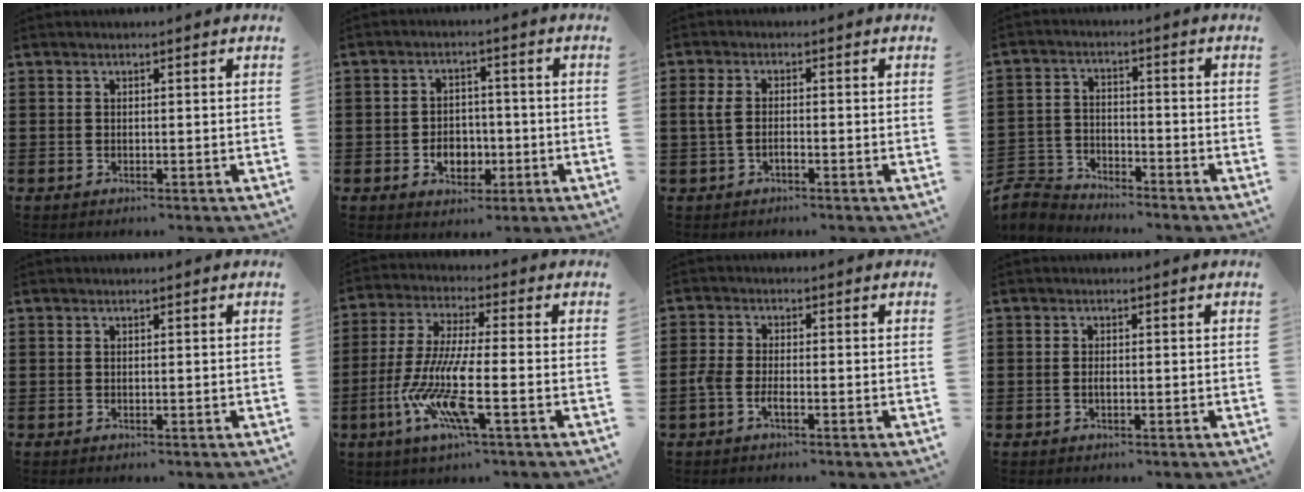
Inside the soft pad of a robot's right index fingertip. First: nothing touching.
{"total": 4.6, "force": [-1.4, 3.4, 2.8], "torque": [-0.042, -0.003, -0.029]}
{"total": 2.6, "force": [-0.6, 1.3, 2.1], "torque": [-0.057, -0.003, -0.016]}
{"total": 5.4, "force": [-5.3, 1.2, 0.3], "torque": [-0.028, 0.002, -0.111]}
{"total": 0.0}
{"total": 11.0, "force": [-4.5, 1.8, 9.8], "torque": [-0.232, -0.015, -0.097]}
{"total": 2.6, "force": [-1.3, 0.8, 2.2], "torque": [-0.054, -0.004, -0.027]}
{"total": 0.9, "force": [-0.3, 0.1, 0.9], "torque": [-0.019, -0.008, -0.003]}